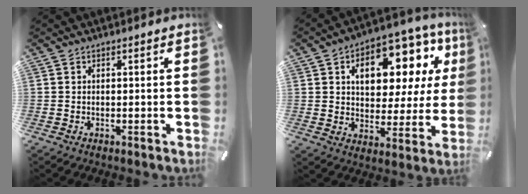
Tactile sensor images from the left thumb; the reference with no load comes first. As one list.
[{"total": 15.4, "force": [6.6, 9.8, 9.8], "torque": [-0.142, -0.034, 0.110]}]